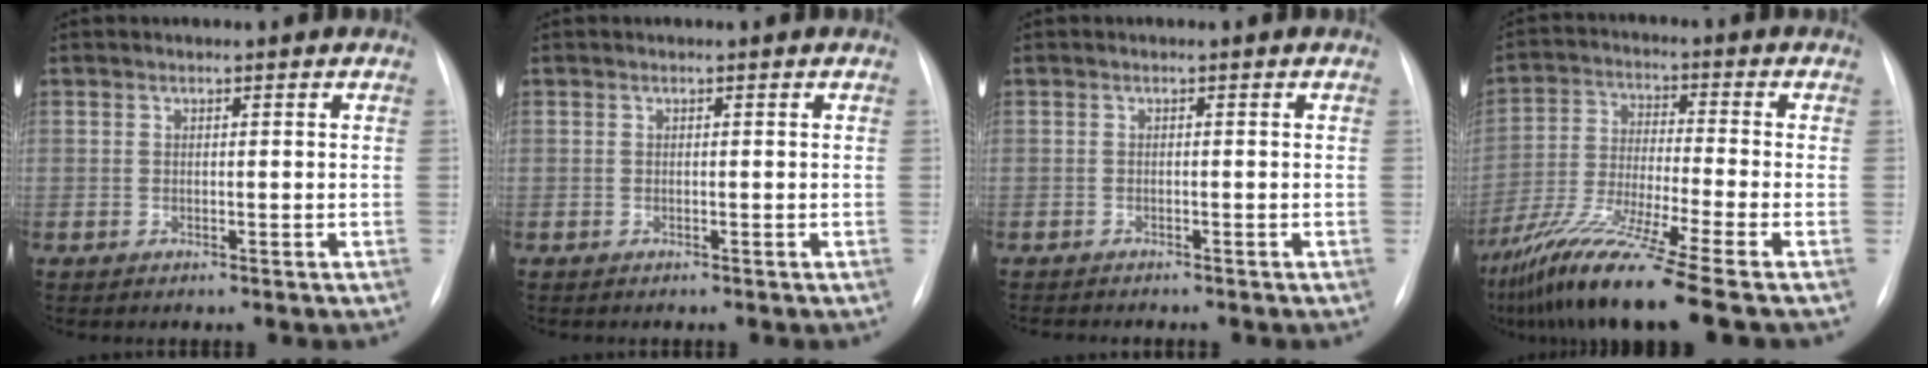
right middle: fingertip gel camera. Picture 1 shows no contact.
{"total": 0.0}
{"total": 3.2, "force": [-3.0, 0.4, 1.2], "torque": [-0.016, -0.007, -0.037]}
{"total": 15.3, "force": [-11.3, -1.8, 10.1], "torque": [-0.210, -0.047, -0.206]}